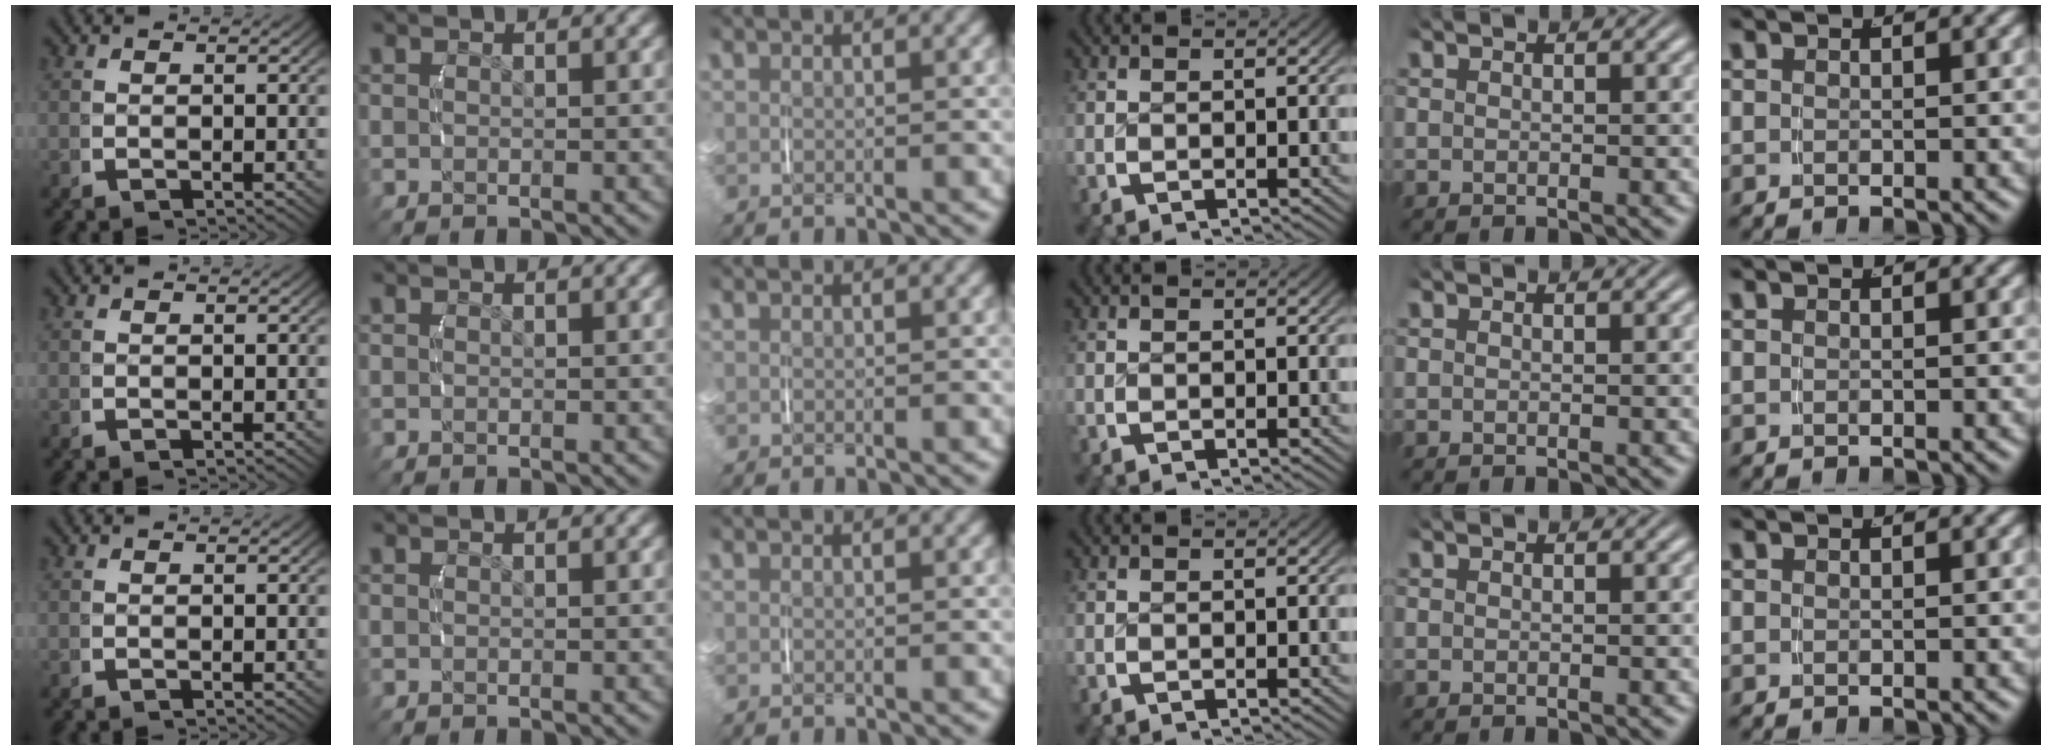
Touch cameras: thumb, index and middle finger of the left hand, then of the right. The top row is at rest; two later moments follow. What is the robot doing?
{"motion": "lift_and_place", "object": "backpack"}